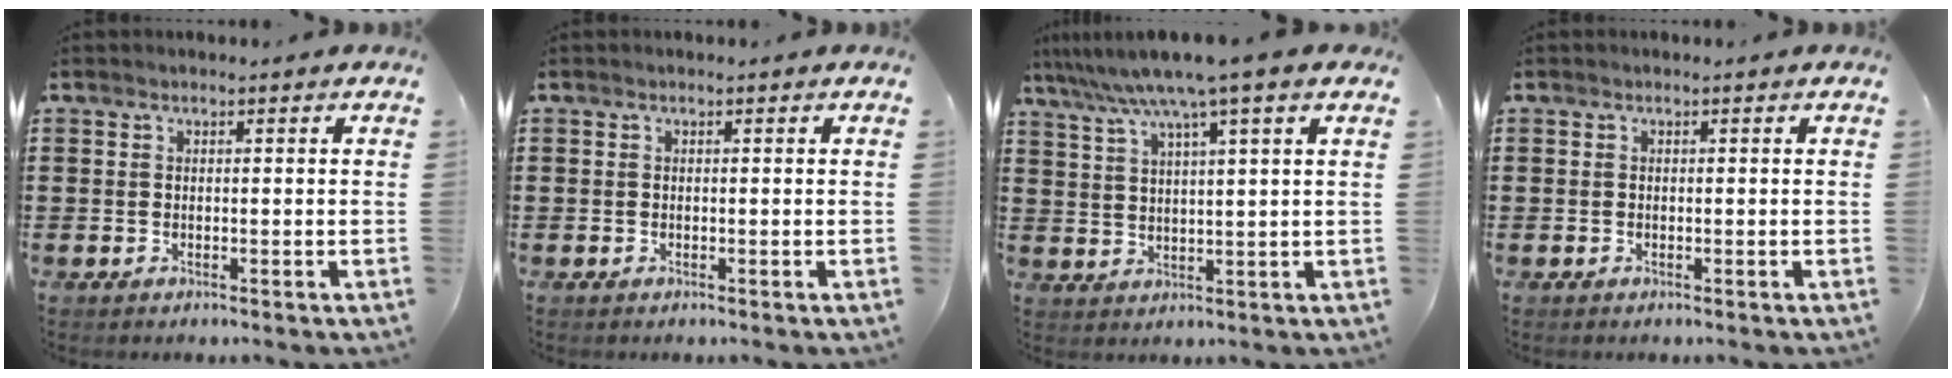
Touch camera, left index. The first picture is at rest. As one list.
[{"total": 0.0}, {"total": 6.9, "force": [5.0, -0.4, 4.8], "torque": [-0.109, -0.022, 0.082]}, {"total": 0.0}]